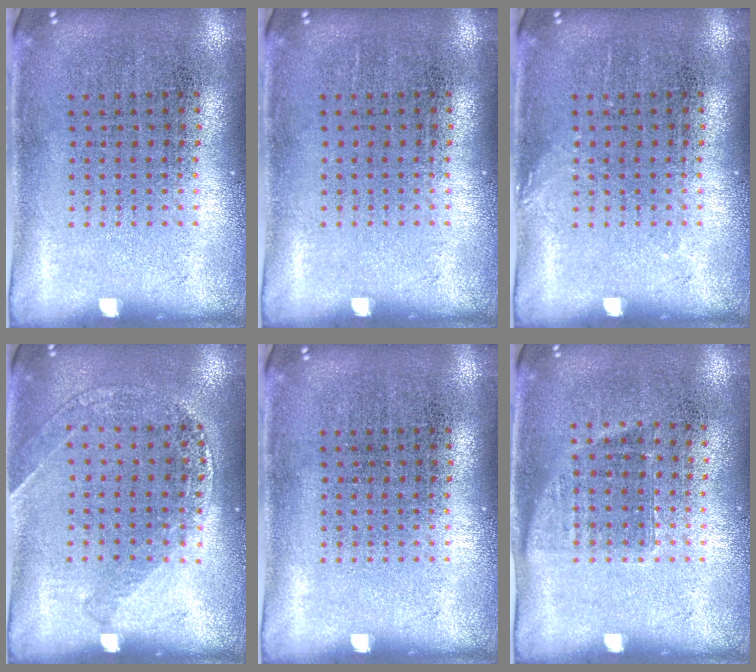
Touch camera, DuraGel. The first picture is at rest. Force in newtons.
{"total": 0.0}
{"total": 0.6, "press": 0.5, "slide": 0.1}
{"total": 1.2, "press": 1.2, "slide": 0.1}
{"total": 0.0}
{"total": 0.9, "press": 0.7, "slide": 0.5}